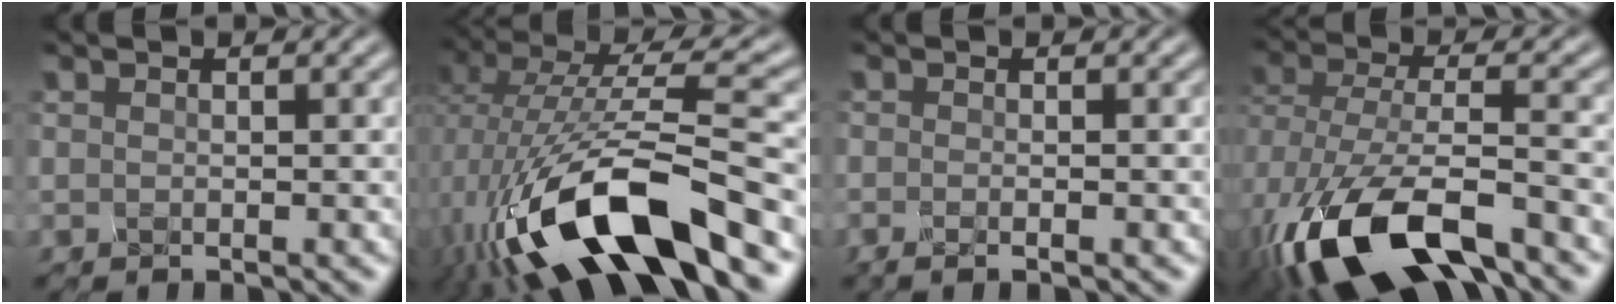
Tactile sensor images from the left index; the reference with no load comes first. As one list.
[{"total": 12.5, "force": [-5.2, 3.4, 10.8], "torque": [-0.211, 0.009, -0.064]}, {"total": 1.7, "force": [-0.6, 0.7, 1.5], "torque": [-0.012, -0.004, -0.008]}, {"total": 11.3, "force": [-6.4, 5.1, 7.7], "torque": [-0.195, -0.027, -0.086]}]